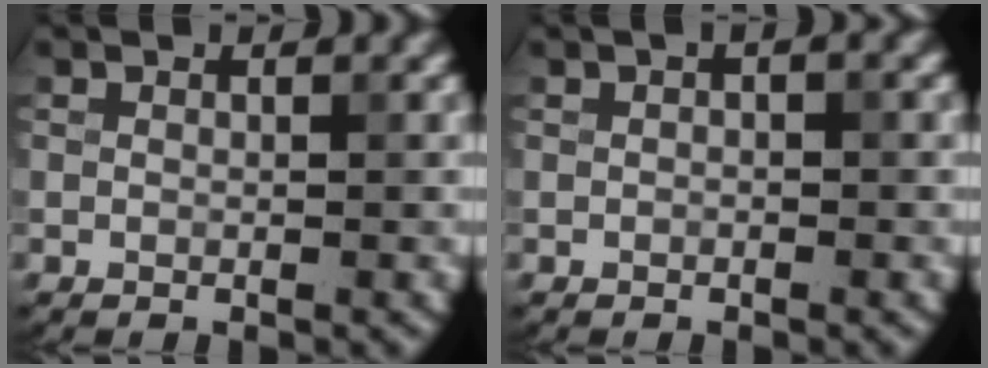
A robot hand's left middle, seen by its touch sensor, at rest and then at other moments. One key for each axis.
{"total": 0.9, "fx": 0.2, "fy": 0.4, "fz": 0.7, "tx": -0.015, "ty": 0.001, "tz": -0.002}